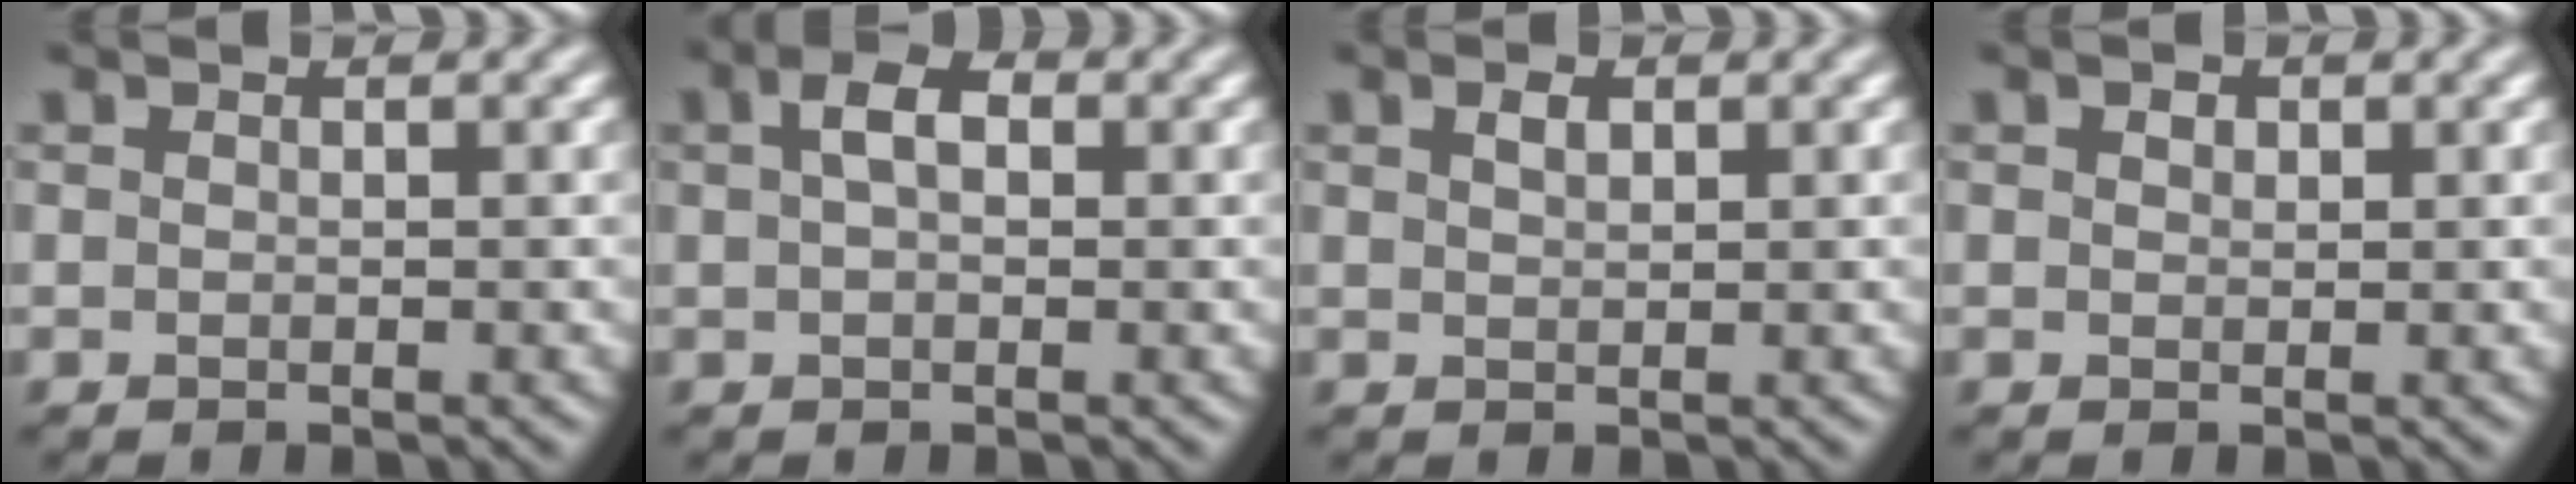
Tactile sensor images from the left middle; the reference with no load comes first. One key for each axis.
{"total": 2.7, "fx": 0.8, "fy": 1.5, "fz": 2.1, "tx": -0.035, "ty": 0.007, "tz": 0.008}
{"total": 1.2, "fx": 0.7, "fy": 0.5, "fz": 0.8, "tx": -0.016, "ty": 0.002, "tz": 0.014}
{"total": 0.8, "fx": 0.4, "fy": 0.5, "fz": 0.4, "tx": -0.006, "ty": -0.001, "tz": 0.006}